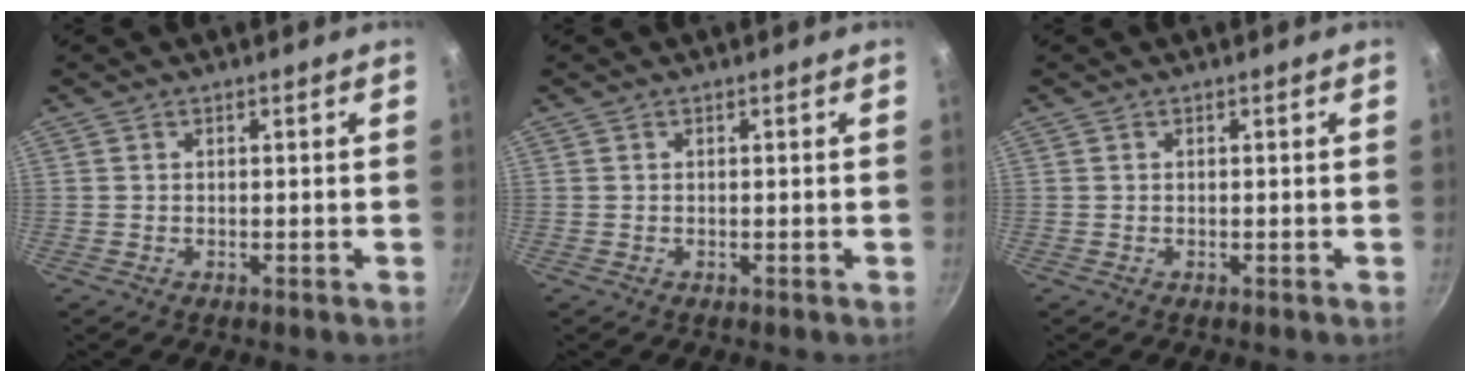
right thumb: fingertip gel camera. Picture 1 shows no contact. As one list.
[{"total": 0.0}, {"total": 0.0}]